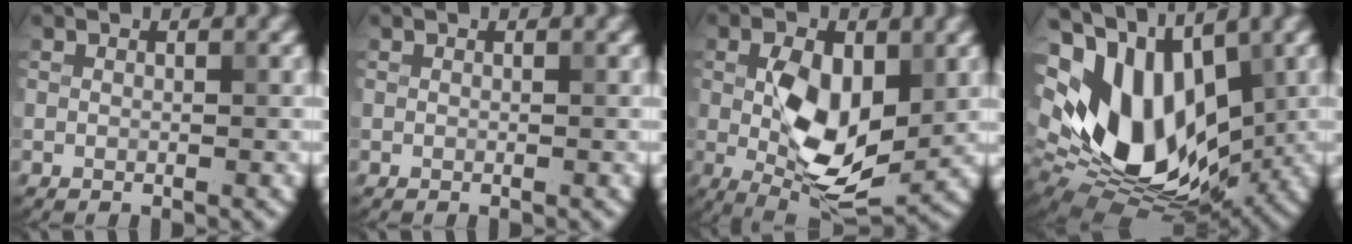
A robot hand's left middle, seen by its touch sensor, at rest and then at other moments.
{"total": 0.0}
{"total": 8.5, "force": [0.2, 4.1, 7.5], "torque": [-0.134, -0.002, 0.005]}
{"total": 13.4, "force": [1.6, 8.9, 9.9], "torque": [-0.199, -0.013, 0.020]}